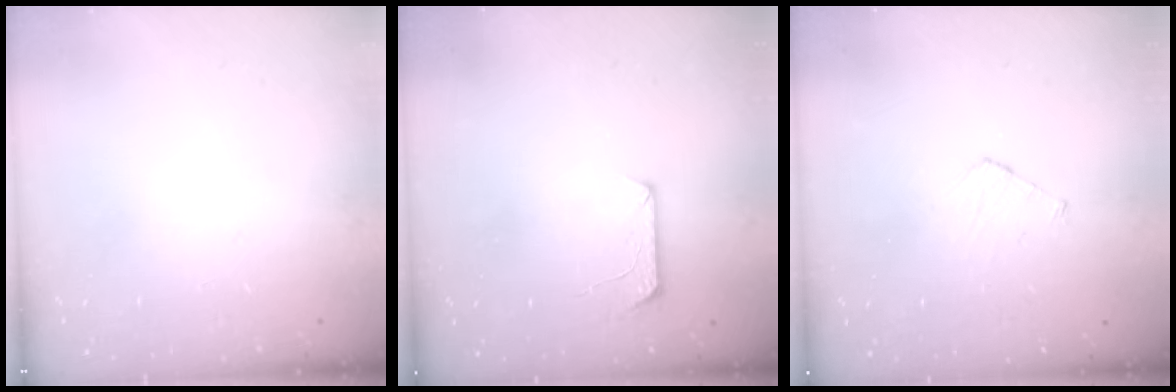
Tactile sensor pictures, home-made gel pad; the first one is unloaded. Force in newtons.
{"total": 7.4, "press": 7.3, "slide": 0.7}
{"total": 3.5, "press": 3.5, "slide": 0.2}